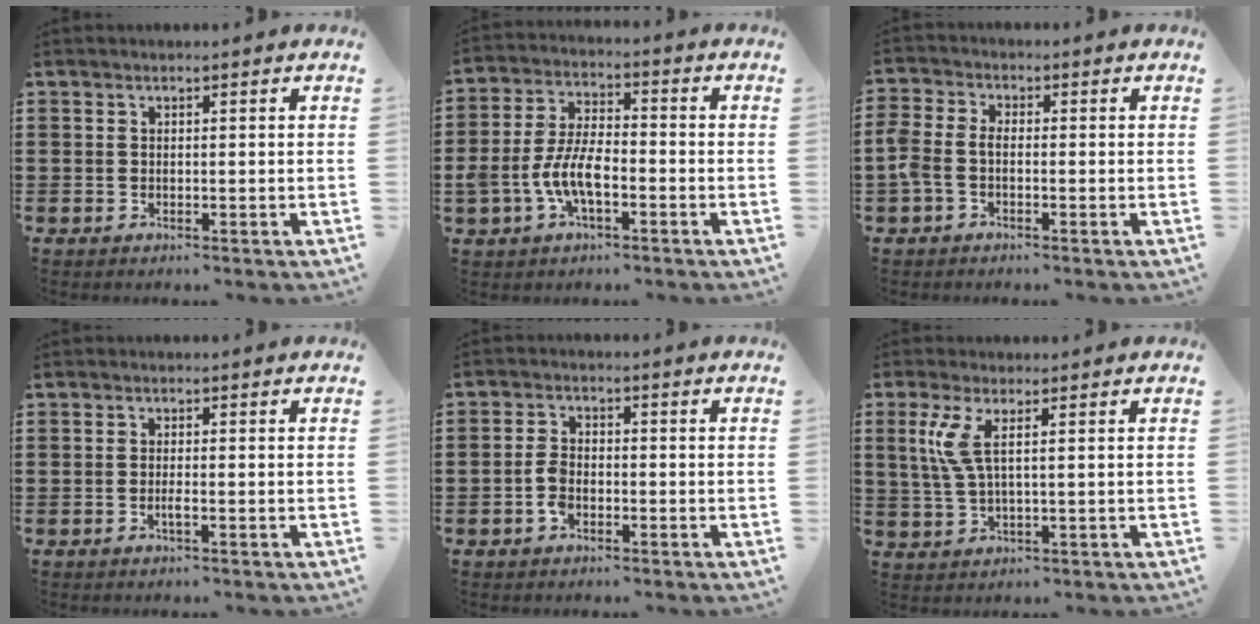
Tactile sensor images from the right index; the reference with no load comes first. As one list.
[{"total": 7.8, "force": [-2.9, 3.7, 6.3], "torque": [-0.153, -0.005, -0.062]}, {"total": 2.8, "force": [-1.2, 1.6, 1.8], "torque": [-0.057, -0.003, -0.031]}, {"total": 1.5, "force": [-0.7, 0.0, 1.3], "torque": [-0.031, -0.006, -0.014]}, {"total": 3.5, "force": [-1.3, 1.9, 2.6], "torque": [-0.068, -0.005, -0.030]}, {"total": 4.4, "force": [1.1, 0.8, 4.1], "torque": [-0.106, -0.010, 0.011]}]